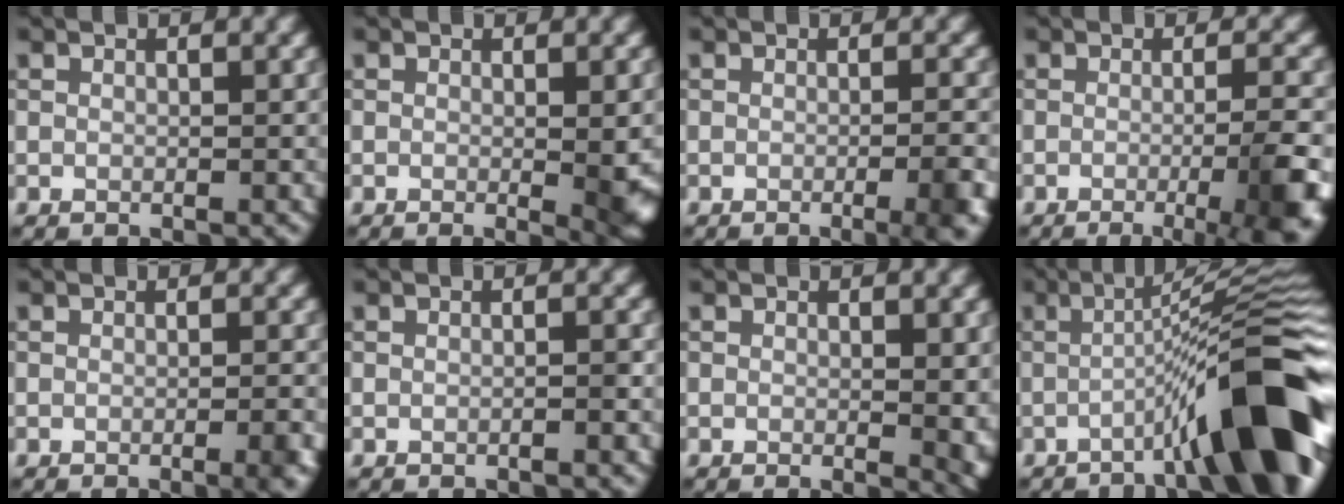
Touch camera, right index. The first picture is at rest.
{"total": 4.1, "force": [-0.5, 0.8, 4.0], "torque": [-0.052, -0.010, -0.004]}
{"total": 5.2, "force": [-1.9, 1.8, 4.5], "torque": [-0.033, 0.004, -0.019]}
{"total": 7.8, "force": [-2.9, 1.9, 7.0], "torque": [-0.084, -0.003, -0.039]}
{"total": 2.9, "force": [-1.0, 0.8, 2.6], "torque": [-0.025, 0.002, -0.016]}
{"total": 0.7, "force": [-0.4, 0.1, 0.6], "torque": [-0.008, 0.005, -0.011]}
{"total": 2.6, "force": [0.0, 0.7, 2.5], "torque": [-0.026, -0.007, 0.001]}
{"total": 11.5, "force": [-4.6, 1.5, 10.4], "torque": [-0.129, 0.029, -0.076]}